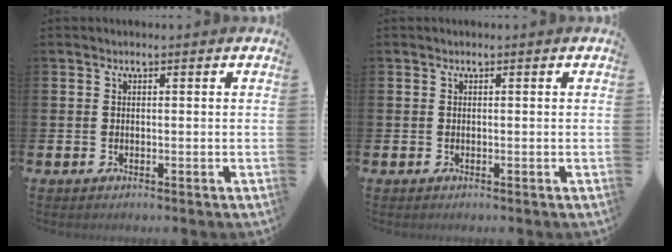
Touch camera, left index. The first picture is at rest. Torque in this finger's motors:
{"motor_torque": [0.00, 0.00, 0.00, -0.01]}